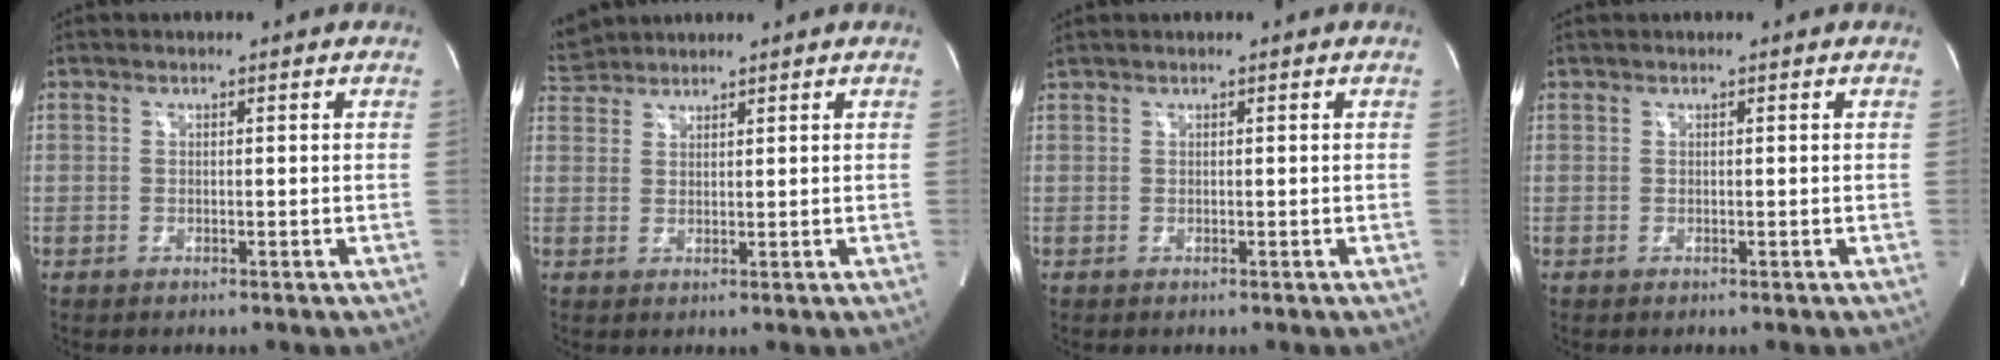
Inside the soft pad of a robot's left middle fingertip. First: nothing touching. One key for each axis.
{"total": 3.9, "fx": 3.8, "fy": 0.9, "fz": -0.1, "tx": -0.011, "ty": 0.023, "tz": 0.077}
{"total": 0.5, "fx": 0.5, "fy": -0.1, "fz": 0.2, "tx": -0.017, "ty": 0.018, "tz": 0.018}
{"total": 0.0}